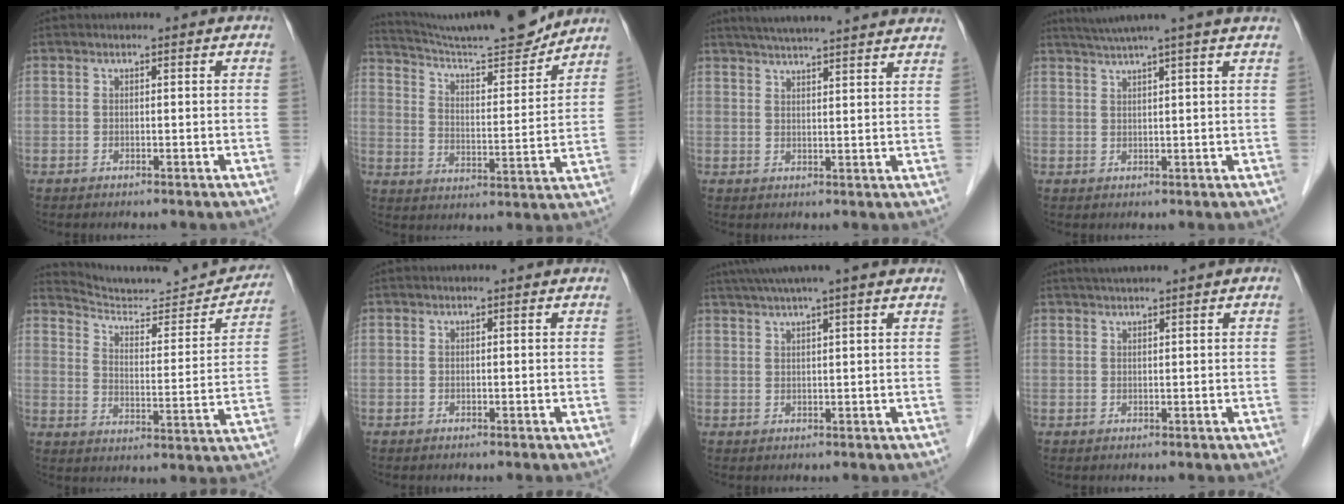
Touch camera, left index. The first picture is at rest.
{"total": 17.5, "force": [16.4, 0.6, 6.1], "torque": [-0.109, -0.020, 0.251]}
{"total": 17.7, "force": [16.1, 0.6, 7.5], "torque": [-0.118, 0.023, 0.208]}
{"total": 7.9, "force": [6.6, -1.9, 4.0], "torque": [-0.059, 0.023, 0.086]}
{"total": 17.3, "force": [16.8, 1.7, 3.8], "torque": [-0.050, -0.045, 0.228]}
{"total": 0.0}
{"total": 8.2, "force": [6.6, -0.7, 4.8], "torque": [-0.083, 0.034, 0.094]}
{"total": 3.5, "force": [2.8, -0.2, 2.2], "torque": [-0.036, 0.026, 0.049]}